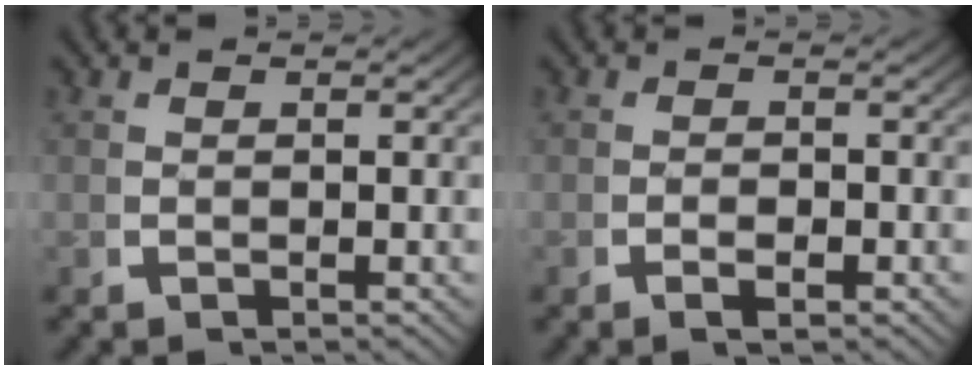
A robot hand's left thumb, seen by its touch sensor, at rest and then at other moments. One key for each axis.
{"total": 1.3, "fx": -0.8, "fy": 0.5, "fz": 0.9, "tx": -0.017, "ty": -0.004, "tz": -0.015}